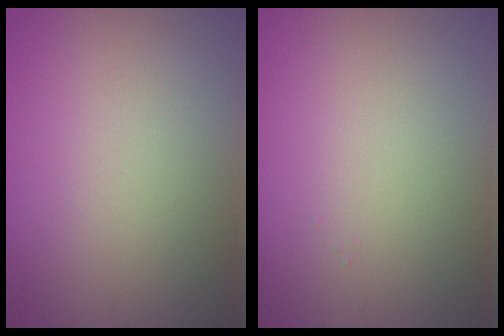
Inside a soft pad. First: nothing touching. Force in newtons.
{"total": 0.0}